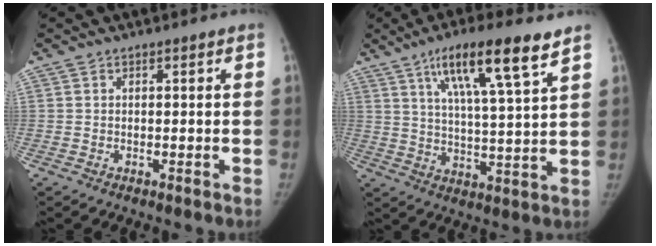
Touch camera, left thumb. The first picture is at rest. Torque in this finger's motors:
{"motor_torque": [0.51, -0.08, 1.32, -0.96, 0.52]}